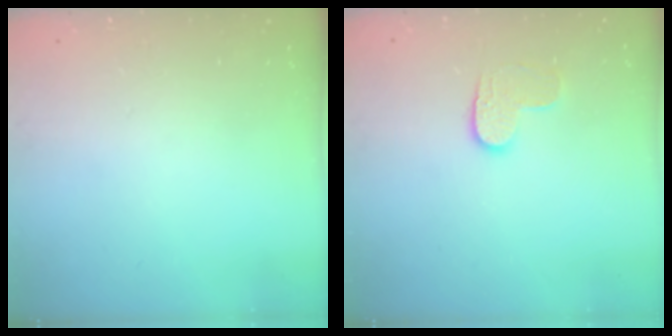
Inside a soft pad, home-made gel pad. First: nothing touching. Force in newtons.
{"total": 5.7, "press": 5.7, "slide": 0.3}